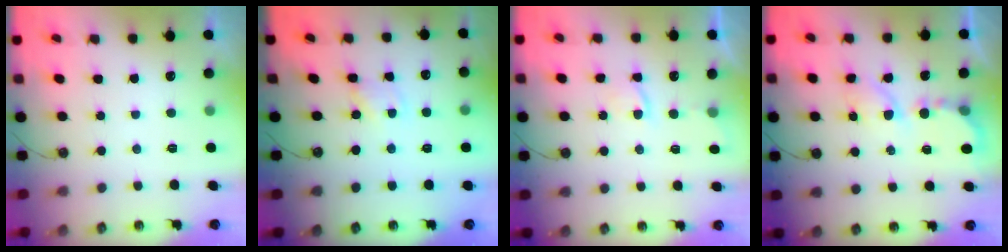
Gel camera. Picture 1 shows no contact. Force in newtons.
{"total": 1.8, "press": 1.8, "slide": 0.2}
{"total": 2.5, "press": 2.5, "slide": 0.5}
{"total": 6.4, "press": 6.3, "slide": 0.6}